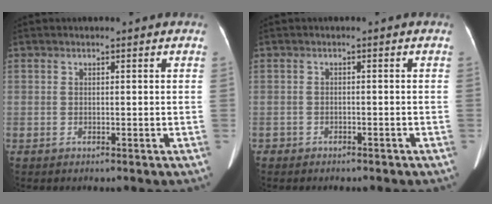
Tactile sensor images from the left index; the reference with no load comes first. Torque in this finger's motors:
{"motor_torque": [-0.16, -0.08, -0.03, -0.01]}